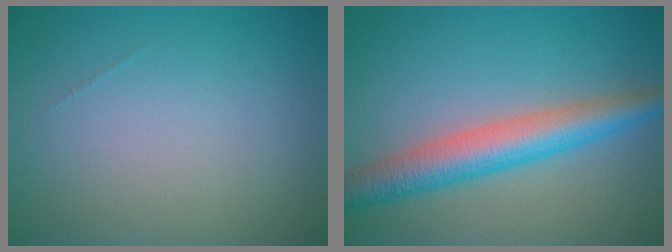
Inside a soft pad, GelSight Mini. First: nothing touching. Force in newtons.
{"total": 5.7, "press": 5.7, "slide": 0.1}